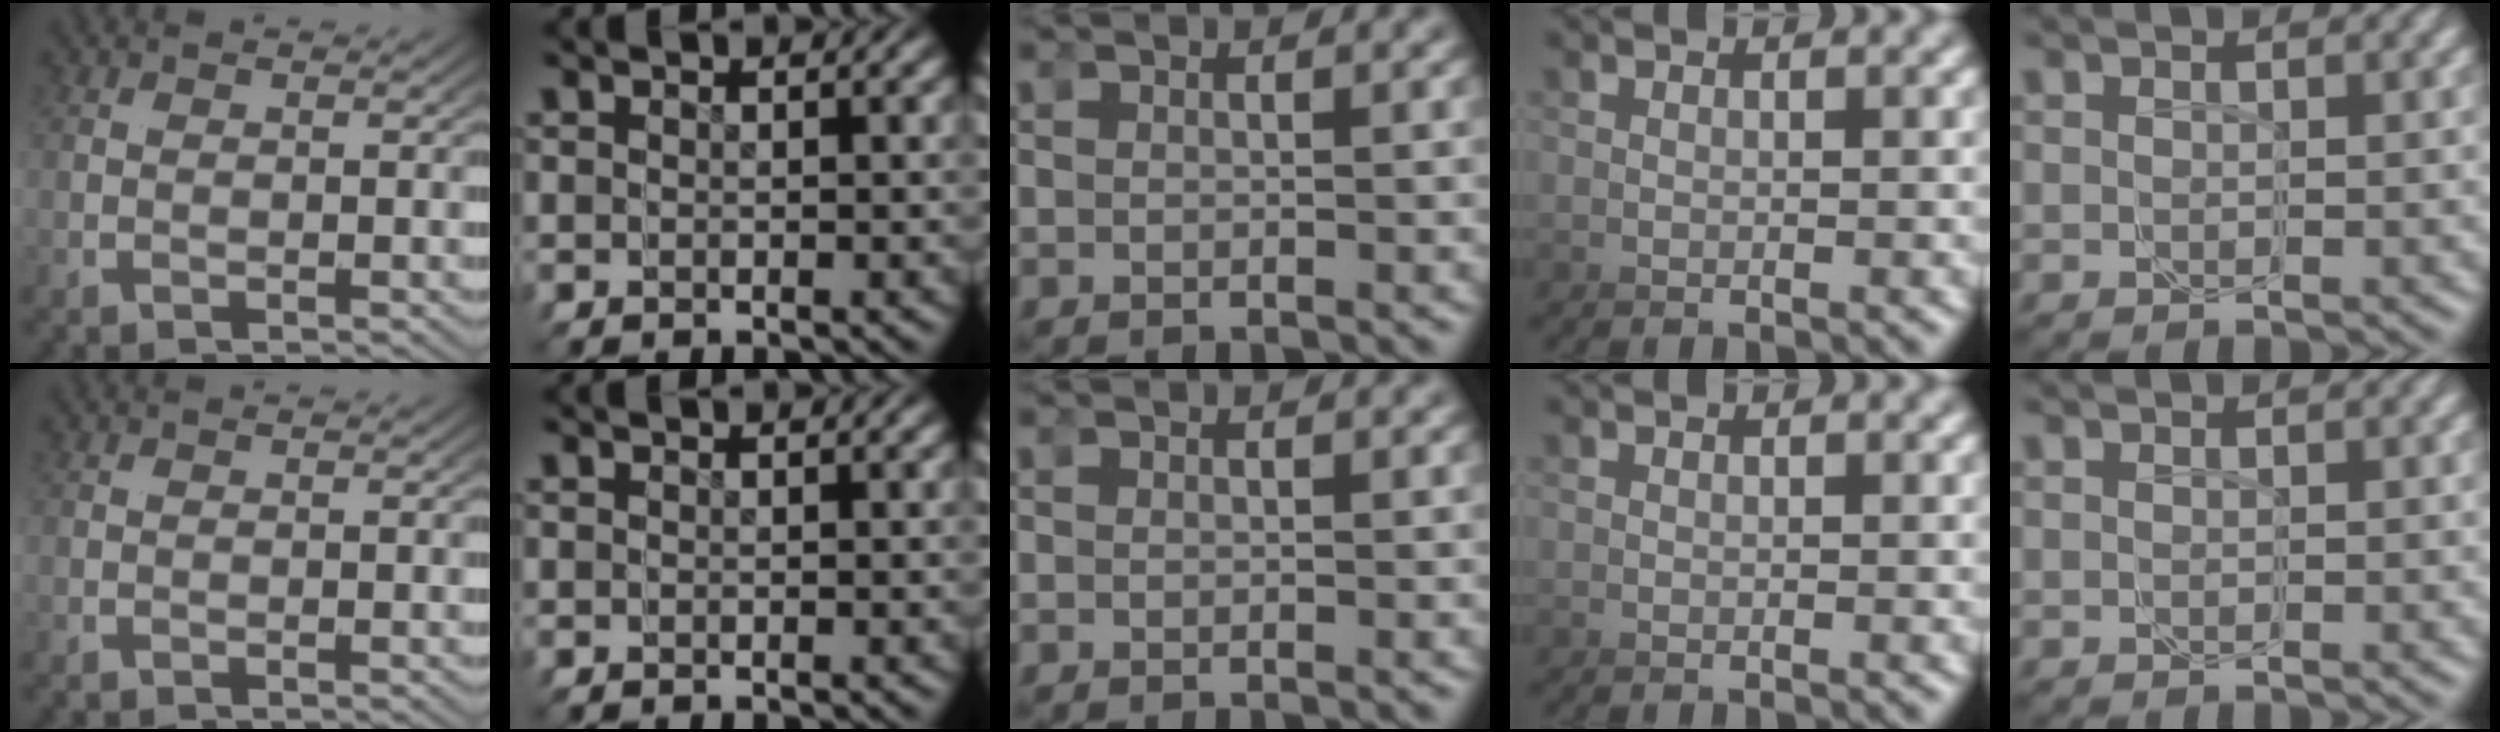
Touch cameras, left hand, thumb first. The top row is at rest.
{}